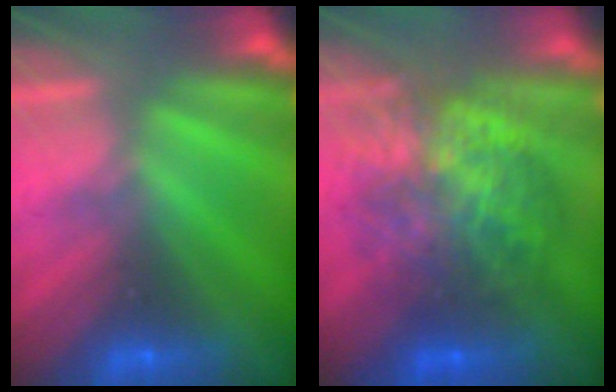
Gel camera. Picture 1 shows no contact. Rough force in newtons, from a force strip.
{"total": 6.9}